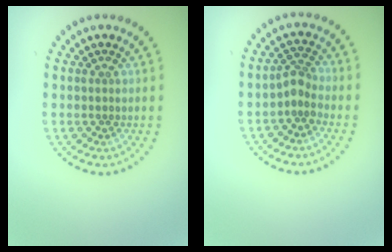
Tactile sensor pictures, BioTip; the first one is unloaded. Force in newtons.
{"total": 1.9, "press": 1.4, "slide": 1.2}